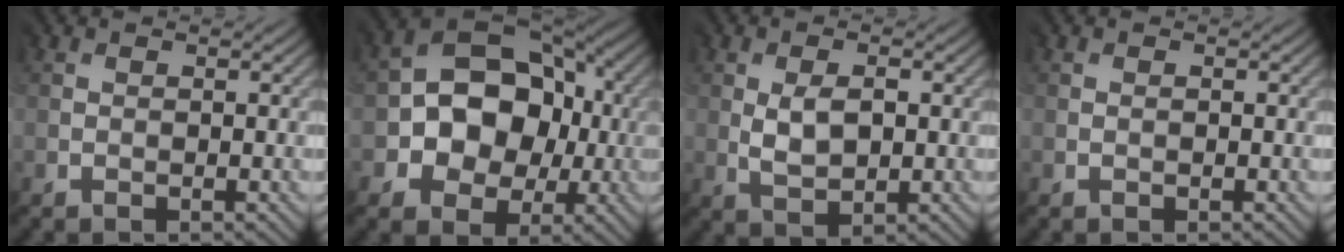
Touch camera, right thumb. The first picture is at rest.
{"total": 10.9, "force": [-0.9, 8.7, 6.5], "torque": [-0.100, 0.013, -0.030]}
{"total": 3.3, "force": [0.6, 2.1, 2.6], "torque": [-0.054, -0.002, 0.016]}
{"total": 0.0}